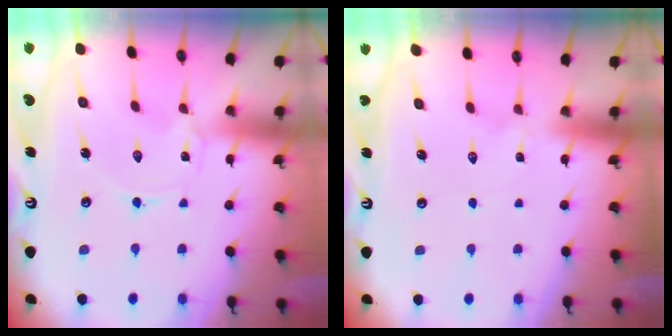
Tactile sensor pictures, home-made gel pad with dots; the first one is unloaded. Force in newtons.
{"total": 1.8, "press": 1.7, "slide": 0.2}